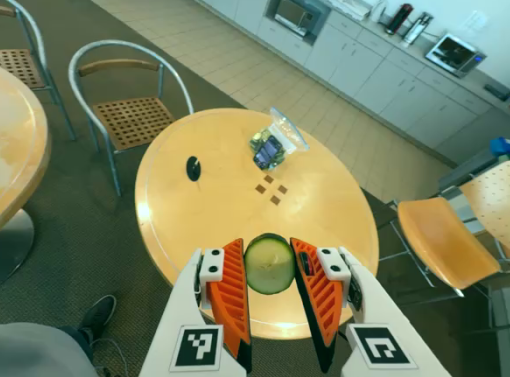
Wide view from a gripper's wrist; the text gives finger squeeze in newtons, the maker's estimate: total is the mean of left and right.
{"total": 6.6, "left": 6.3, "right": 6.9}